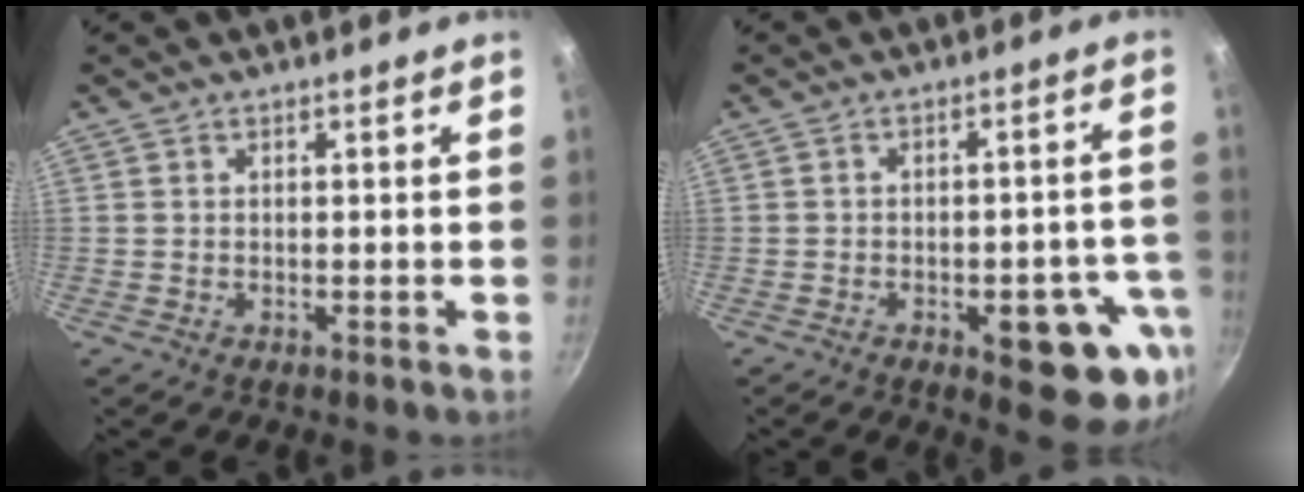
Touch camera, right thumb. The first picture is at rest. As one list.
[{"total": 12.7, "force": [-4.9, 5.4, 10.3], "torque": [-0.077, 0.020, -0.060]}]